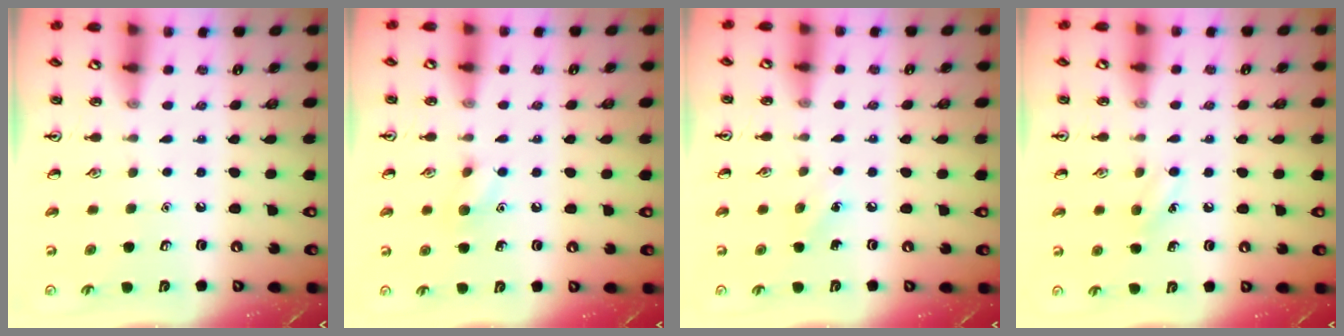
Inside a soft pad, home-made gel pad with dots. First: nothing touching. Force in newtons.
{"total": 6.4, "press": 6.2, "slide": 1.4}
{"total": 4.8, "press": 4.5, "slide": 1.5}
{"total": 6.5, "press": 6.1, "slide": 2.0}